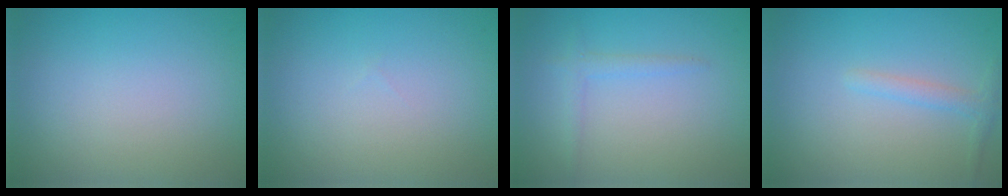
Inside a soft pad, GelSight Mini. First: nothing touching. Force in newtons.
{"total": 0.0}
{"total": 1.3, "press": 1.3, "slide": 0.1}
{"total": 1.4, "press": 1.4, "slide": 0.1}